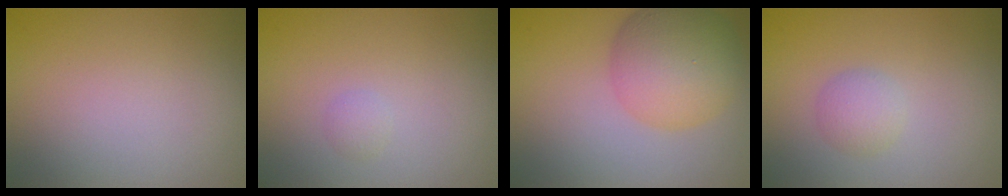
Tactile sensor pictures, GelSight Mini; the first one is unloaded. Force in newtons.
{"total": 0.7, "press": 0.7, "slide": 0.0}
{"total": 7.2, "press": 7.2, "slide": 0.2}
{"total": 1.7, "press": 1.7, "slide": 0.2}